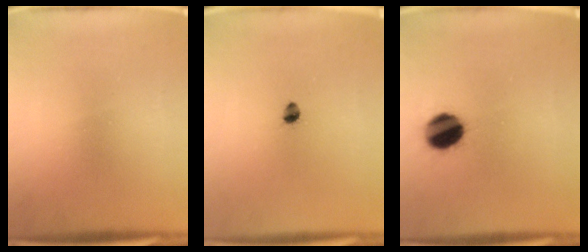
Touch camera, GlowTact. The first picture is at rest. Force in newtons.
{"total": 2.0}
{"total": 10.7}